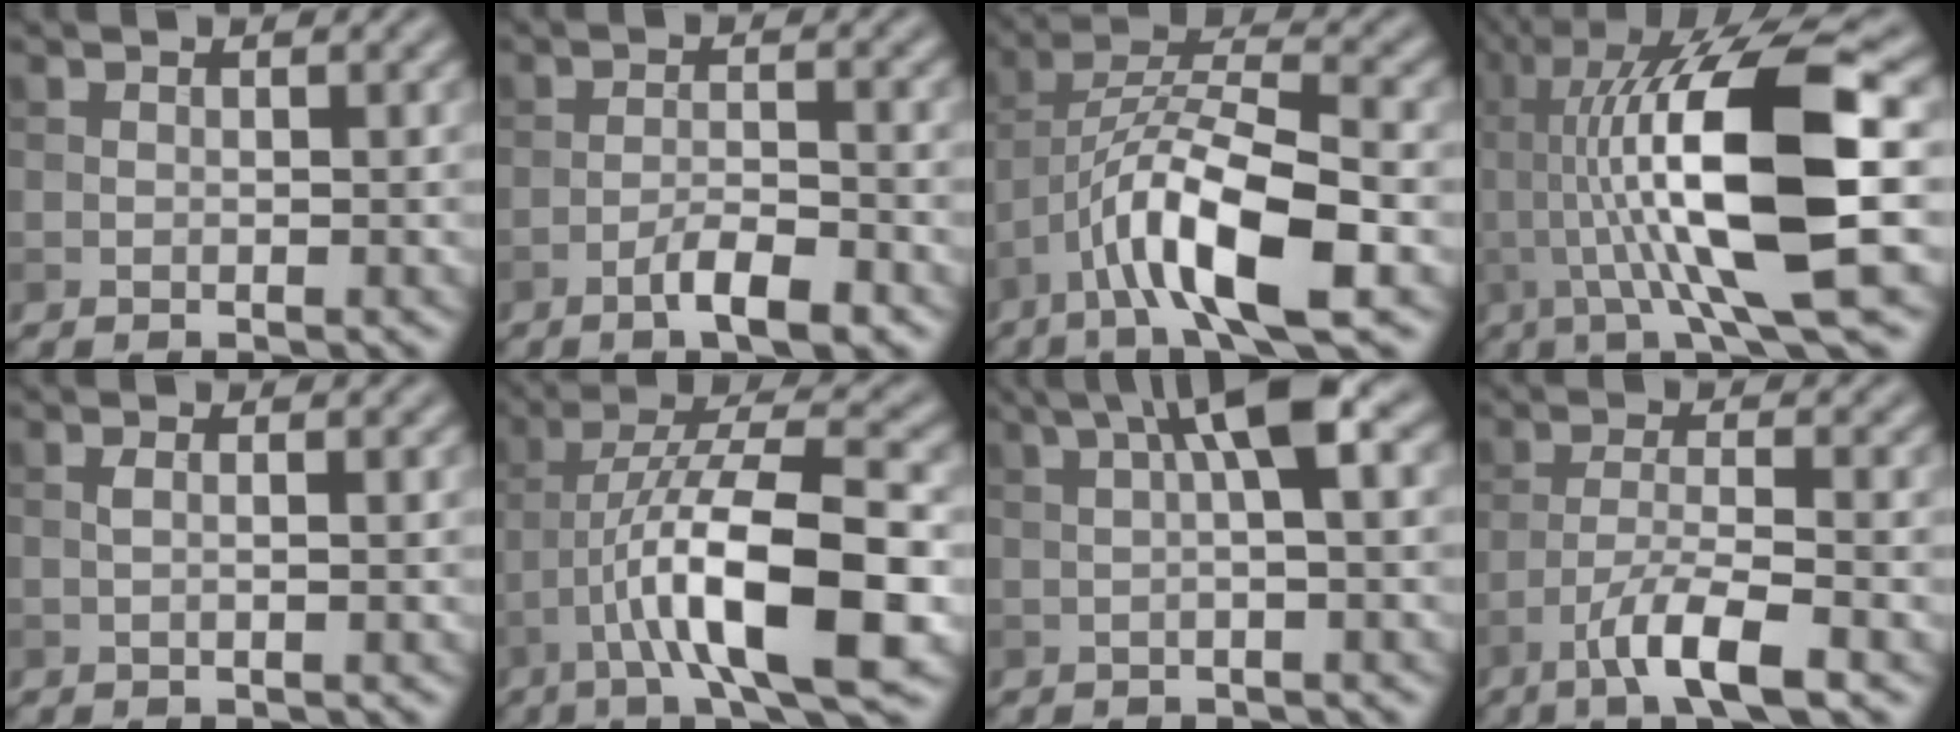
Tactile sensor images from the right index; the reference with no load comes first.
{"total": 3.8, "force": [-2.4, 0.8, 2.9], "torque": [-0.054, 0.006, -0.046]}
{"total": 10.4, "force": [-4.8, 2.9, 8.8], "torque": [-0.151, 0.013, -0.090]}
{"total": 13.6, "force": [-0.1, 2.8, 13.3], "torque": [-0.218, 0.016, -0.002]}
{"total": 1.2, "force": [0.0, 0.3, 1.2], "torque": [-0.024, 0.002, 0.000]}
{"total": 11.5, "force": [-3.8, 2.8, 10.5], "torque": [-0.178, 0.019, -0.066]}
{"total": 6.0, "force": [1.9, 1.1, 5.6], "torque": [-0.083, 0.020, 0.024]}
{"total": 5.8, "force": [-3.4, 1.1, 4.5], "torque": [-0.079, 0.002, -0.067]}